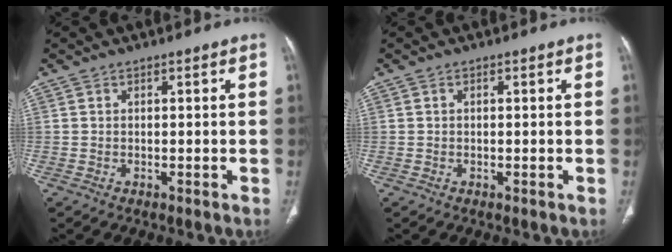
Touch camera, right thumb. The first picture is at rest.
{"total": 0.0}